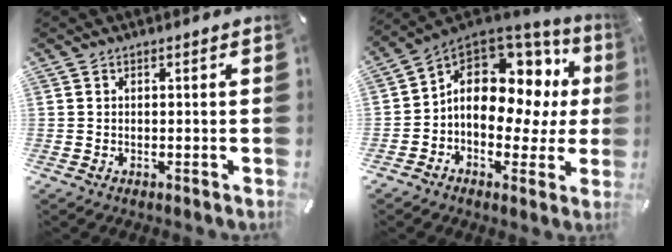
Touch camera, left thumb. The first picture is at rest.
{"total": 12.4, "force": [2.6, 9.1, 8.0], "torque": [-0.130, -0.026, 0.043]}